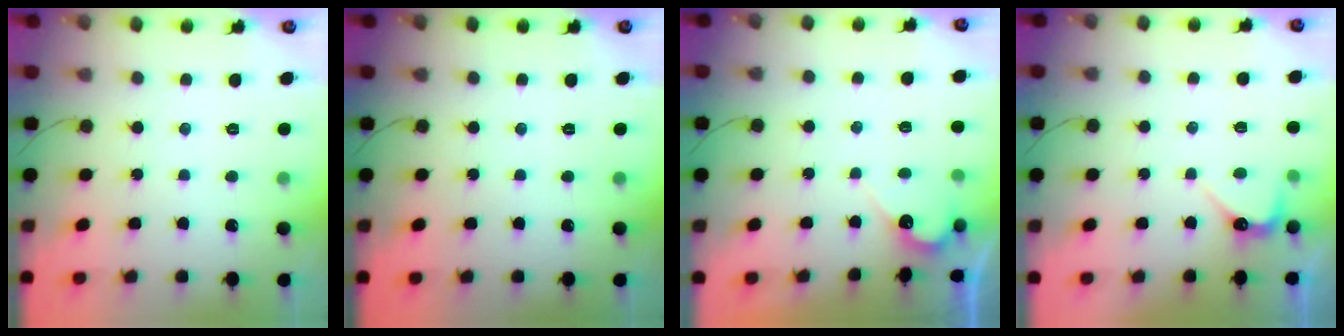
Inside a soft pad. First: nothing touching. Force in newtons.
{"total": 0.0}
{"total": 3.9, "press": 3.9, "slide": 0.2}
{"total": 3.1, "press": 3.1, "slide": 0.2}